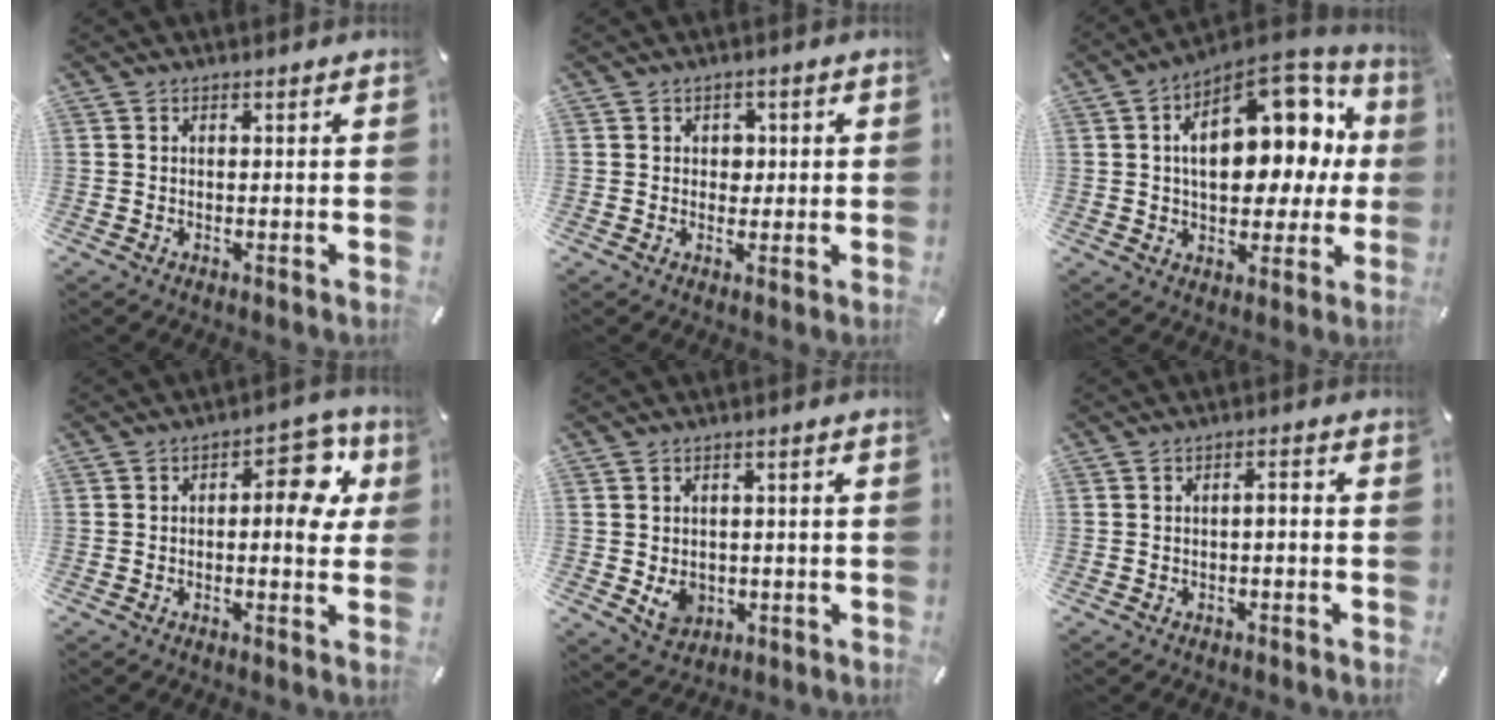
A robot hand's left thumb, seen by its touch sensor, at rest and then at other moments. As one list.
[{"total": 2.7, "force": [0.2, 2.4, 1.2], "torque": [-0.003, -0.003, -0.005]}, {"total": 21.2, "force": [5.9, 12.2, 16.3], "torque": [-0.231, -0.036, 0.098]}, {"total": 11.4, "force": [2.0, 5.8, 9.6], "torque": [-0.106, -0.015, 0.027]}, {"total": 5.5, "force": [-0.7, 4.7, 2.6], "torque": [-0.029, 0.001, -0.011]}, {"total": 2.2, "force": [-1.3, 0.7, 1.6], "torque": [-0.028, 0.009, -0.027]}]